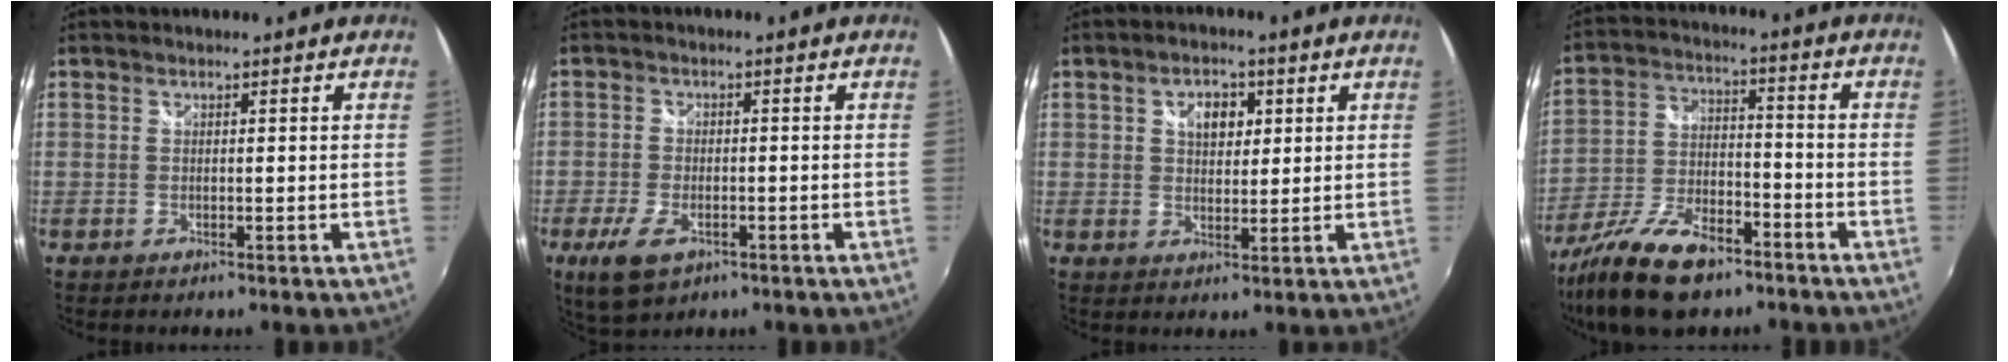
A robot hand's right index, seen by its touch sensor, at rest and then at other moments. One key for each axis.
{"total": 7.4, "fx": -3.8, "fy": 3.8, "fz": 5.2, "tx": -0.127, "ty": -0.016, "tz": -0.065}
{"total": 5.0, "fx": 1.7, "fy": 3.3, "fz": 3.3, "tx": -0.048, "ty": 0.011, "tz": 0.028}
{"total": 16.2, "fx": -11.2, "fy": 6.6, "fz": 9.6, "tx": -0.208, "ty": -0.023, "tz": -0.203}